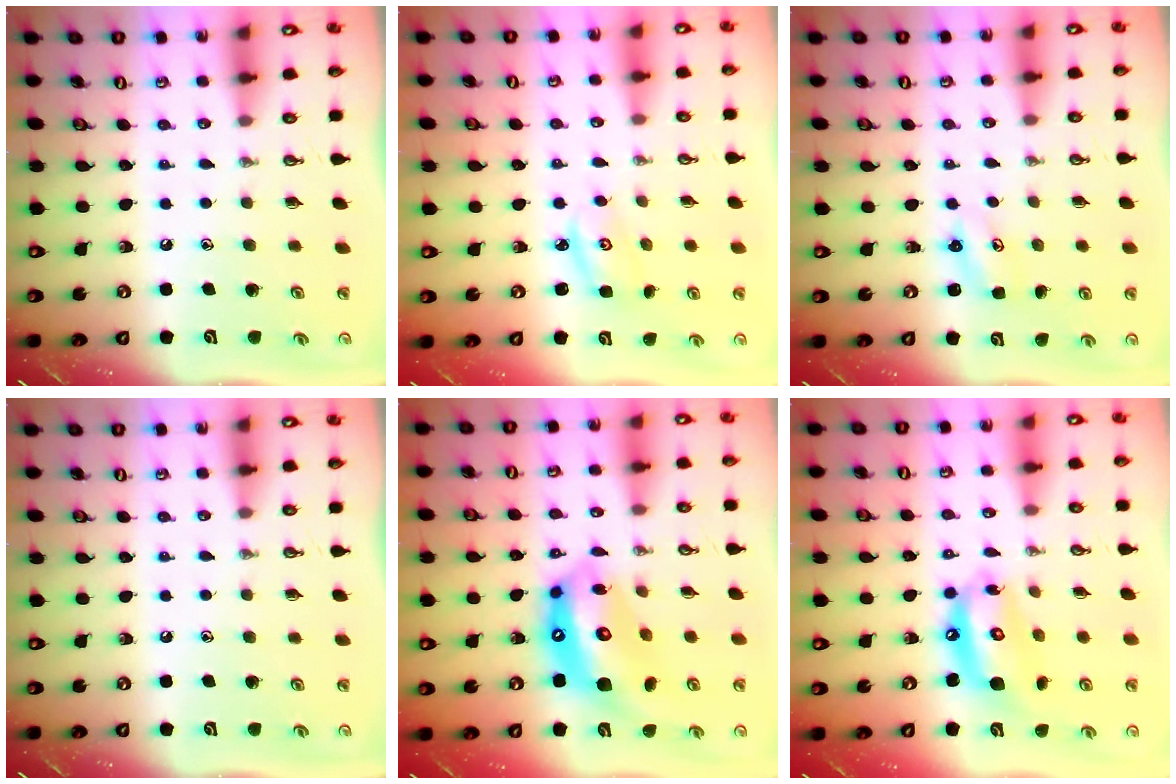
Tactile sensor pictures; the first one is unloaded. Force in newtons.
{"total": 2.9, "press": 2.9, "slide": 0.2}
{"total": 2.8, "press": 2.8, "slide": 0.3}
{"total": 0.0}
{"total": 17.3, "press": 17.2, "slide": 2.0}
{"total": 13.9, "press": 13.8, "slide": 2.0}